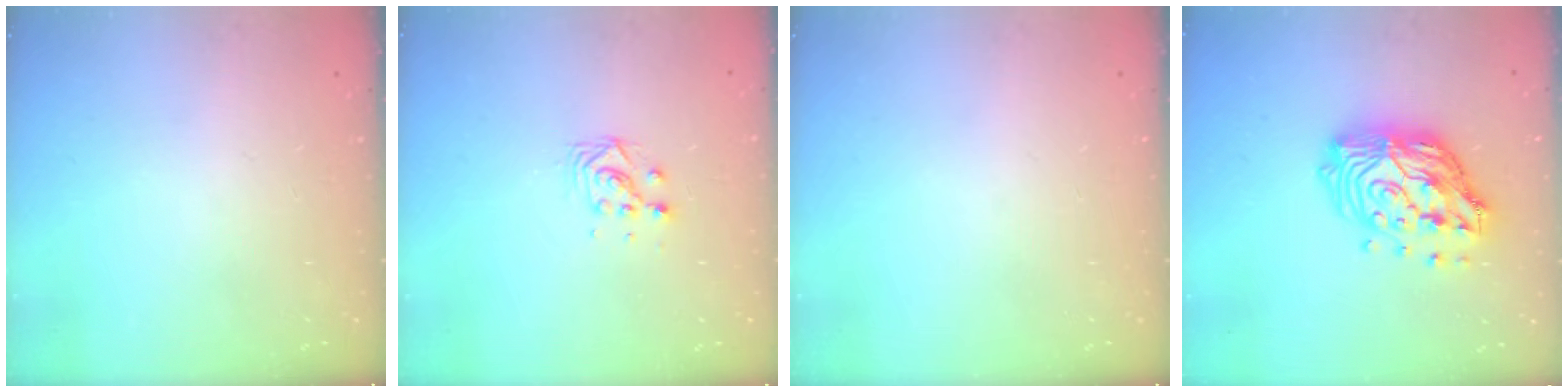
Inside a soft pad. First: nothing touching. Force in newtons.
{"total": 4.6, "press": 4.6, "slide": 0.2}
{"total": 0.0}
{"total": 19.1, "press": 19.0, "slide": 1.5}